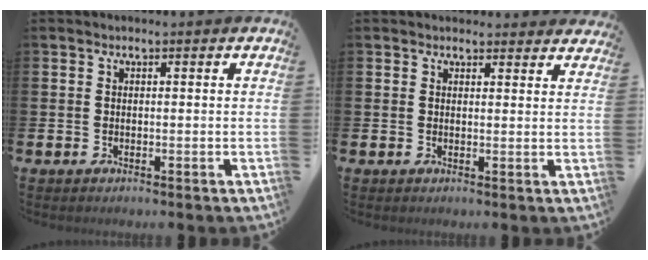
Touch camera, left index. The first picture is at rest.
{"total": 2.1, "force": [2.0, 0.5, -0.2], "torque": [0.015, -0.012, 0.034]}